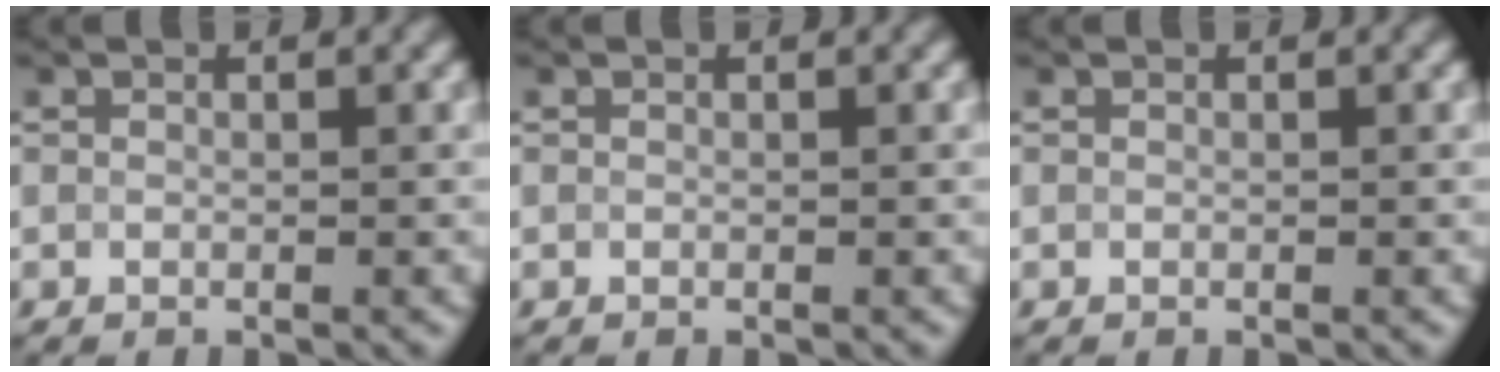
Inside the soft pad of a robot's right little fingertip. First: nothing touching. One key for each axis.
{"total": 0.0}
{"total": 0.0}